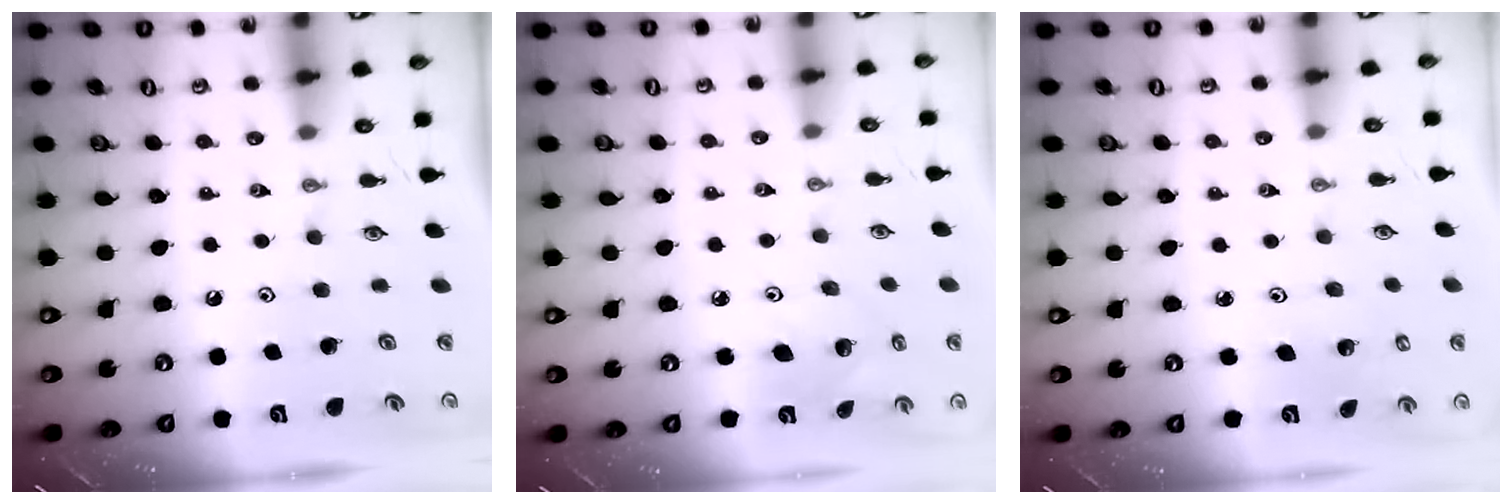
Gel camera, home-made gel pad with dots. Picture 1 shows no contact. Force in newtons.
{"total": 6.2, "press": 5.9, "slide": 1.8}
{"total": 1.8, "press": 1.8, "slide": 0.1}